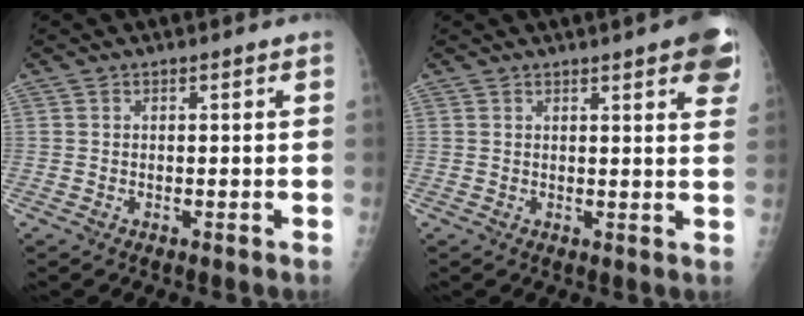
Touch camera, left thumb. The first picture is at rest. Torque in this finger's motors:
{"motor_torque": [2.02, 1.80, 1.26, -0.68, 0.07]}